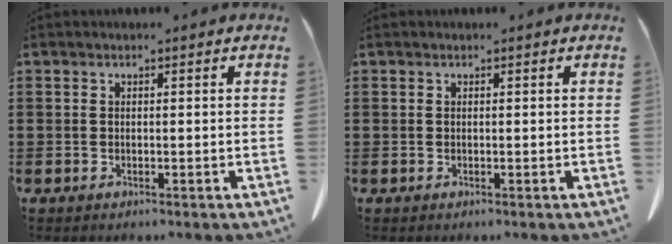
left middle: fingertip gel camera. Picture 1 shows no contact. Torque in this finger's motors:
{"motor_torque": [0.29, 0.13, 0.01, -0.03]}